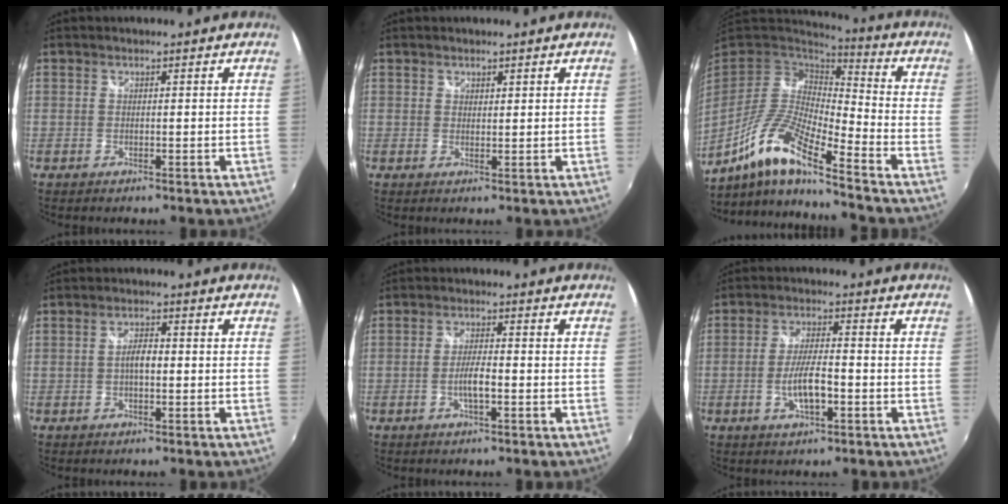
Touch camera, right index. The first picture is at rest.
{"total": 1.0, "force": [0.8, 0.6, 0.2], "torque": [0.001, 0.001, 0.013]}
{"total": 14.8, "force": [-9.5, 2.2, 11.1], "torque": [-0.212, -0.018, -0.192]}
{"total": 2.9, "force": [-0.3, 1.1, 2.6], "torque": [-0.049, 0.005, -0.006]}
{"total": 3.7, "force": [-1.3, 0.6, 3.4], "torque": [-0.069, 0.000, -0.024]}
{"total": 6.7, "force": [-2.2, 1.8, 6.0], "torque": [-0.117, -0.002, -0.038]}